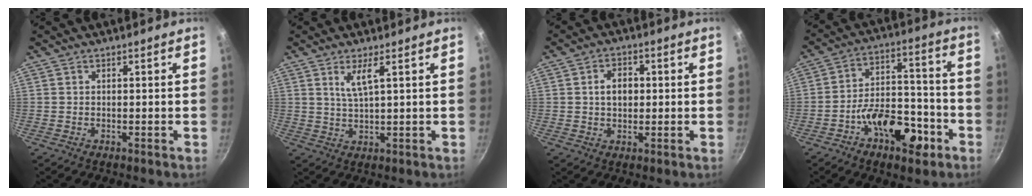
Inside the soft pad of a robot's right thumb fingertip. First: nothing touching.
{"total": 4.5, "force": [1.9, 0.6, 4.0], "torque": [-0.081, -0.009, 0.045]}
{"total": 5.0, "force": [0.4, 3.6, 3.4], "torque": [-0.036, 0.010, 0.005]}
{"total": 15.0, "force": [-7.2, 7.9, 10.5], "torque": [-0.125, 0.066, -0.111]}